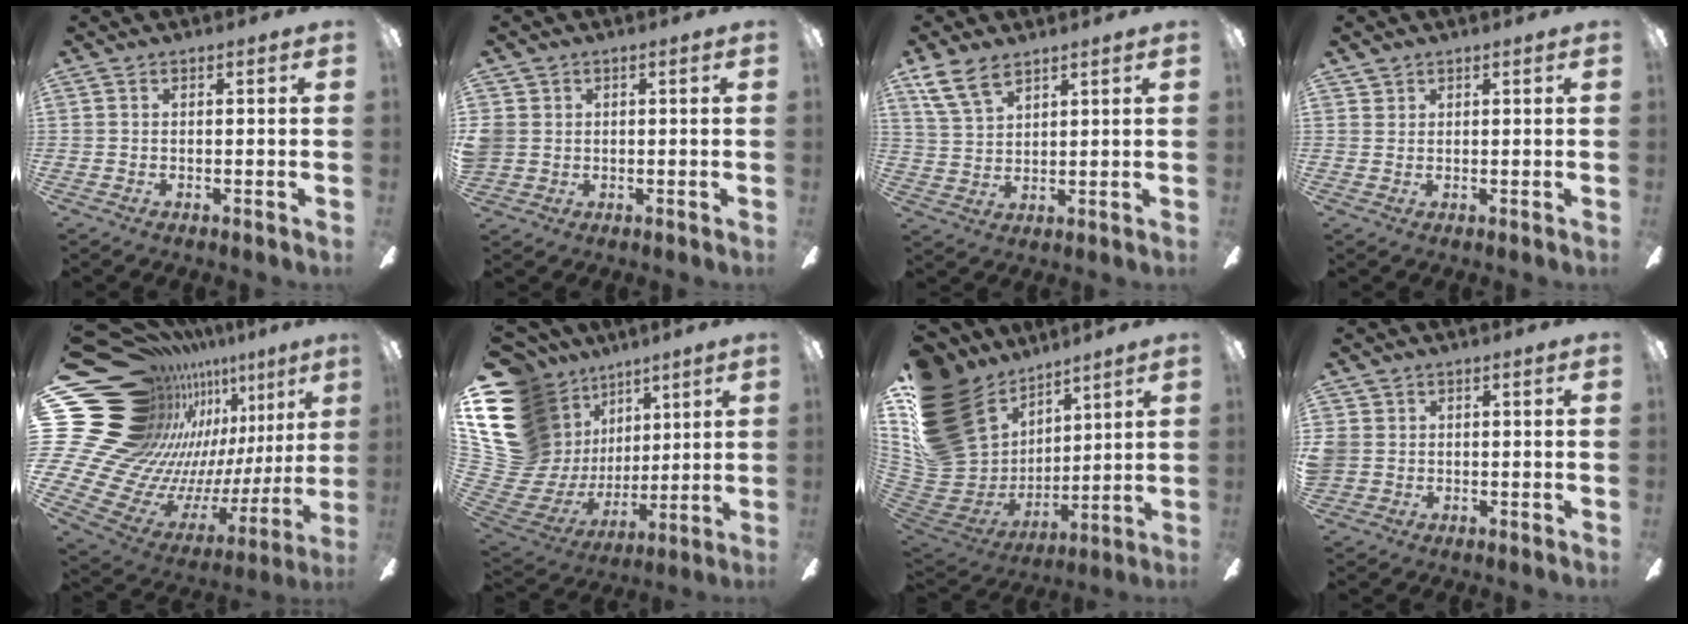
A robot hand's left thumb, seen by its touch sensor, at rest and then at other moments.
{"total": 3.4, "force": [0.7, 3.2, 0.9], "torque": [-0.021, 0.007, 0.015]}
{"total": 8.2, "force": [6.1, 3.8, 4.1], "torque": [-0.087, -0.019, 0.117]}
{"total": 1.3, "force": [1.1, 0.7, 0.0], "torque": [-0.001, 0.000, 0.022]}
{"total": 23.8, "force": [13.1, 16.1, 11.5], "torque": [-0.208, -0.165, 0.315]}
{"total": 24.1, "force": [8.8, 19.3, 11.5], "torque": [-0.228, -0.090, 0.218]}
{"total": 27.8, "force": [11.9, 20.5, 14.6], "torque": [-0.275, -0.087, 0.273]}
{"total": 3.2, "force": [0.6, 3.0, 0.8], "torque": [-0.017, 0.007, 0.013]}